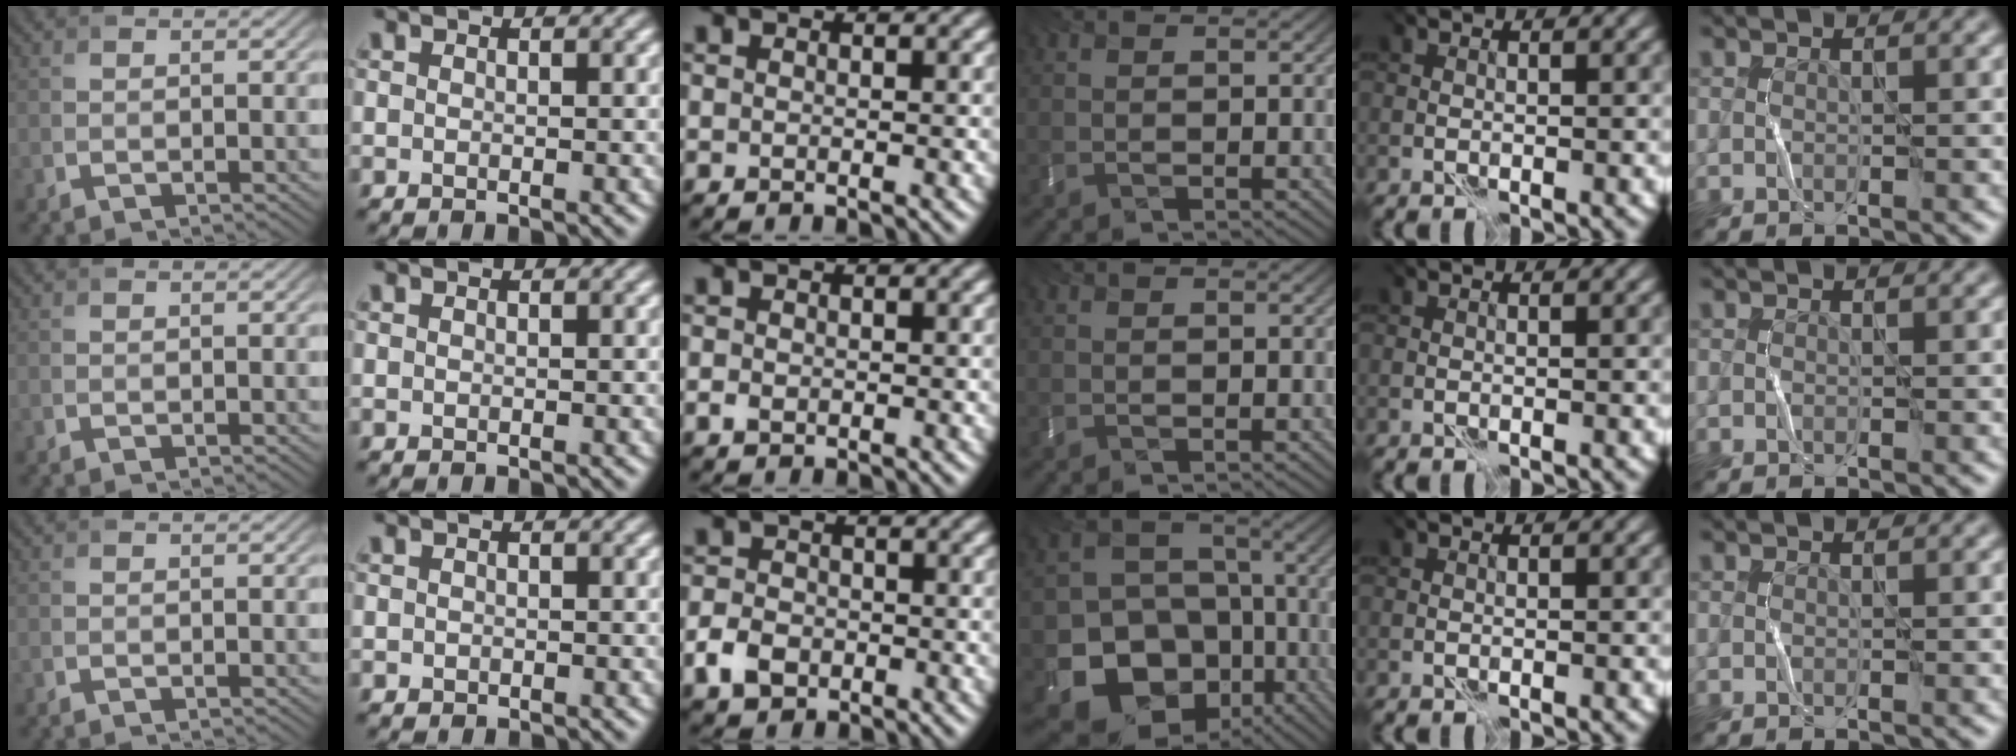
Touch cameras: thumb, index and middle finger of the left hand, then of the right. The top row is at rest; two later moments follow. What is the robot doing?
{"motion": "fold", "object": "bubble wrap"}